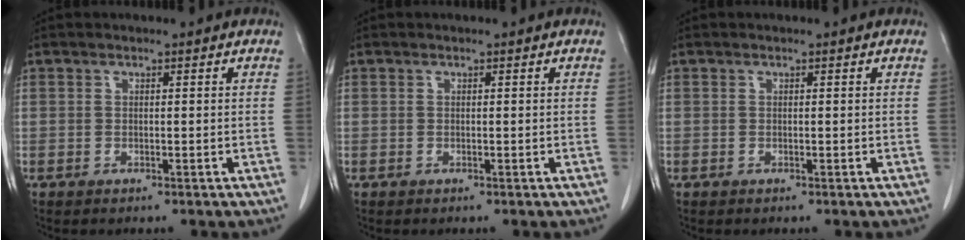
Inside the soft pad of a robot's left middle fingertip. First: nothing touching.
{"total": 0.0}
{"total": 0.0}